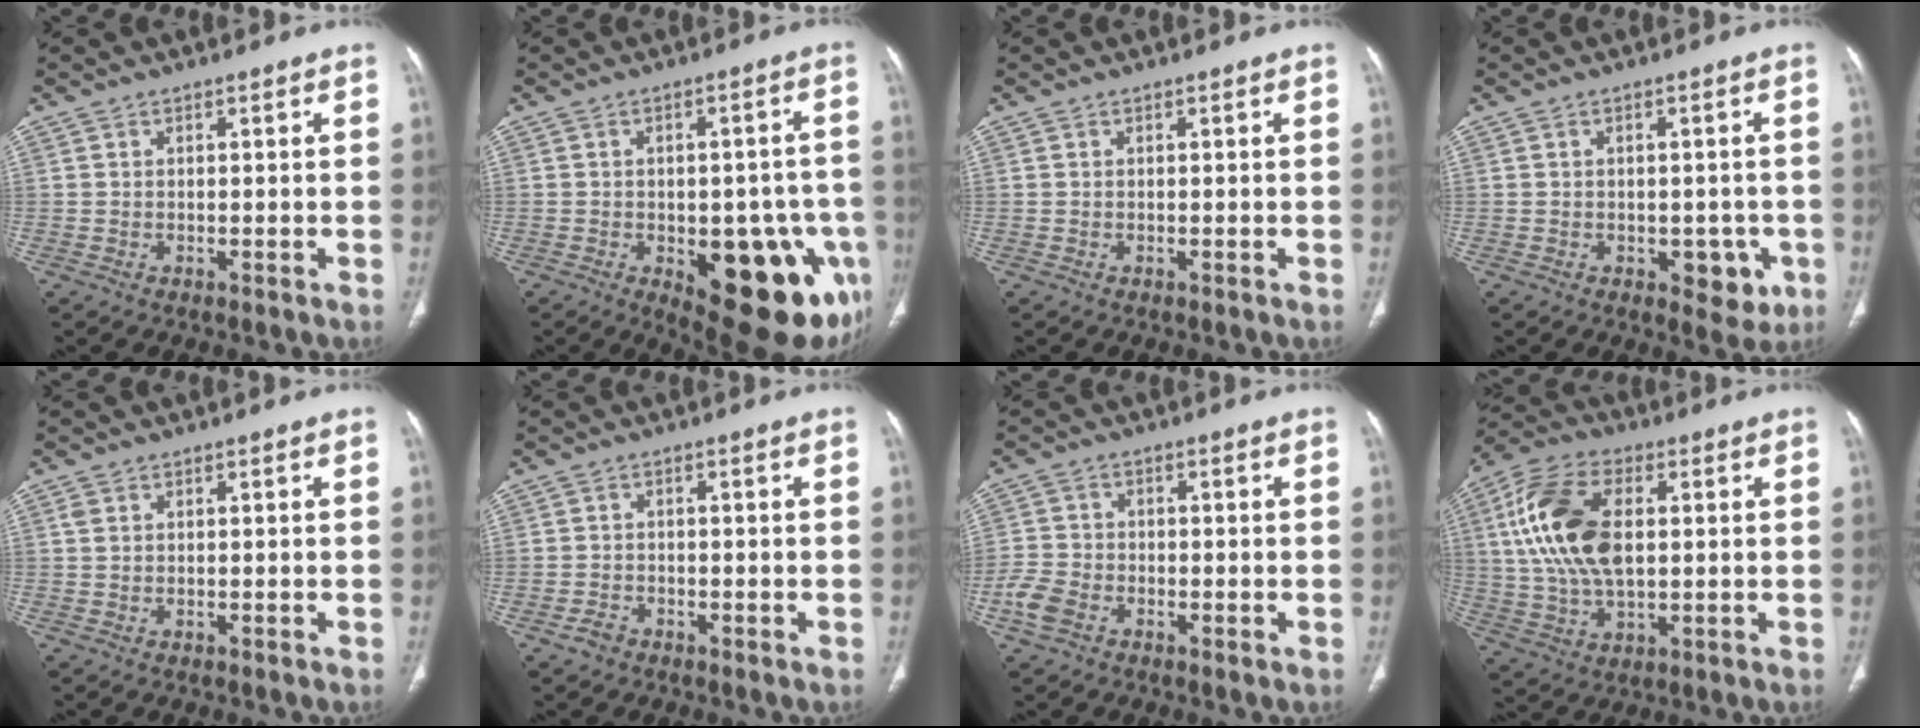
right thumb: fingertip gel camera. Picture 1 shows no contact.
{"total": 20.8, "force": [-7.4, 9.4, 17.1], "torque": [-0.154, 0.014, -0.075]}
{"total": 0.0}
{"total": 5.8, "force": [-2.0, 3.5, 4.2], "torque": [-0.019, 0.003, -0.017]}
{"total": 1.0, "force": [0.4, 0.7, 0.6], "torque": [-0.017, 0.007, 0.011]}
{"total": 1.9, "force": [-1.3, 1.3, 0.6], "torque": [-0.011, 0.008, -0.022]}
{"total": 5.0, "force": [-2.4, 3.4, 2.8], "torque": [-0.063, 0.007, -0.052]}
{"total": 17.3, "force": [2.8, 9.7, 14.1], "torque": [-0.286, 0.010, 0.053]}